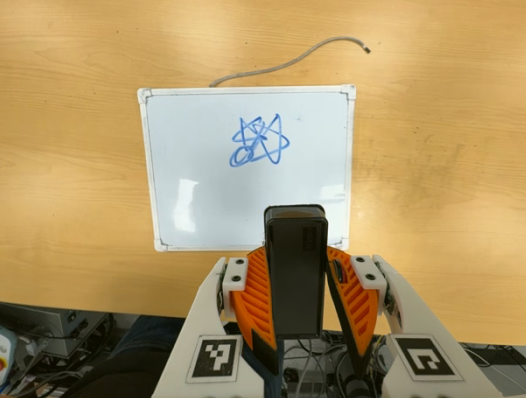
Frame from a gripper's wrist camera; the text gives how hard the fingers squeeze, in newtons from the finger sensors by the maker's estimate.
{"total": 6.0, "left": 5.7, "right": 6.3}